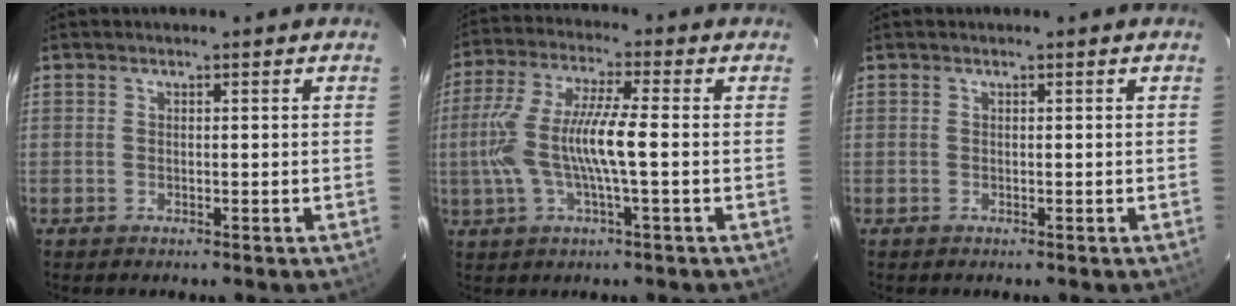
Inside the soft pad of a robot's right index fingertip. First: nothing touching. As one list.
[{"total": 11.8, "force": [-1.3, 1.6, 11.6], "torque": [-0.236, 0.002, -0.024]}, {"total": 0.0}]